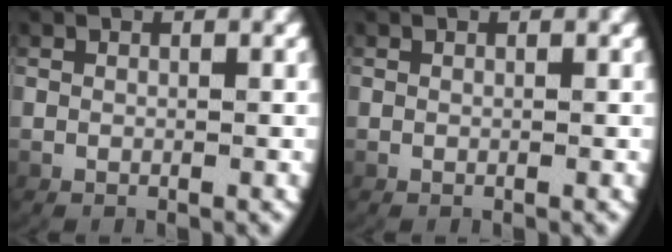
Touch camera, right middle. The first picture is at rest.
{"total": 0.0}